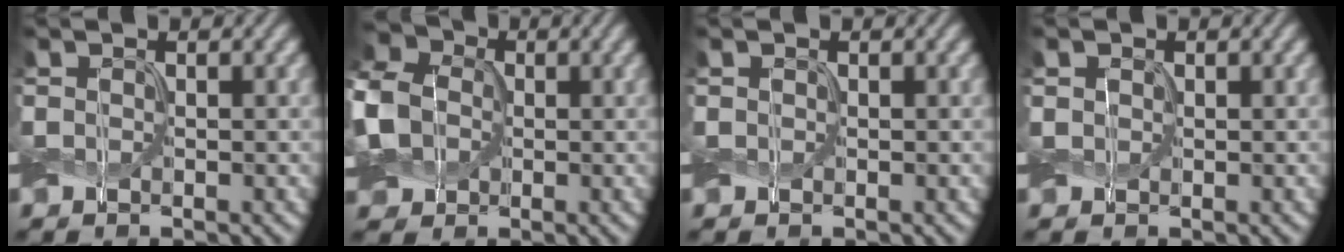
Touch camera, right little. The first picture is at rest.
{"total": 8.7, "force": [-0.3, 7.1, 4.9], "torque": [-0.121, 0.011, -0.030]}
{"total": 0.0}
{"total": 0.8, "force": [0.2, 0.8, 0.3], "torque": [-0.008, 0.001, 0.003]}